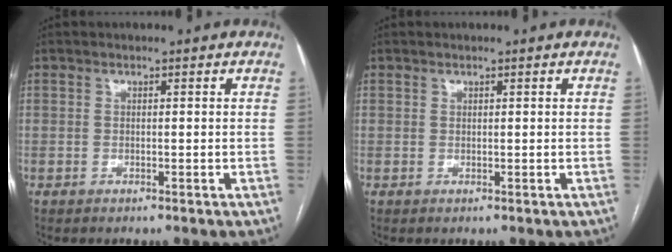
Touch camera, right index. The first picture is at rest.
{"total": 0.0}